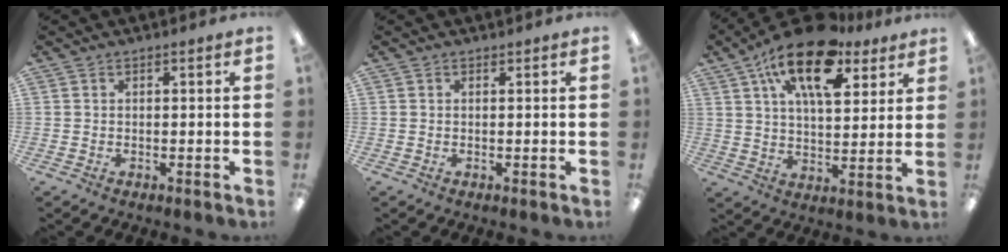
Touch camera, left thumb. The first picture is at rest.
{"total": 0.0}
{"total": 18.2, "force": [10.9, 8.3, 12.0], "torque": [-0.196, -0.044, 0.182]}